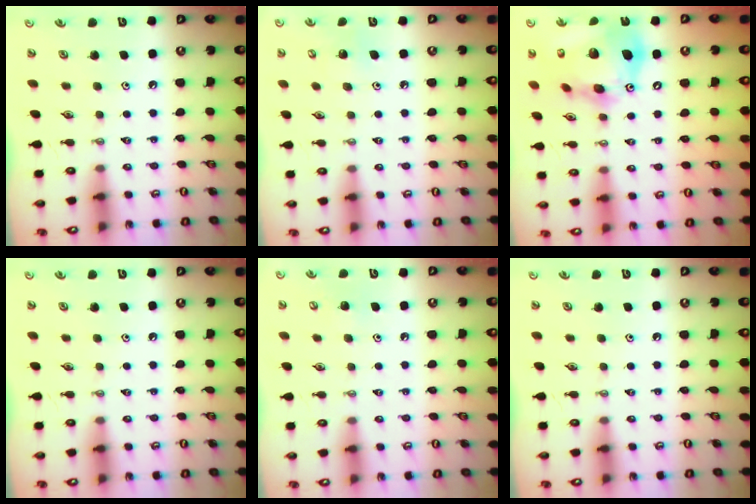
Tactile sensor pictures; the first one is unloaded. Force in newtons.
{"total": 6.5, "press": 6.5, "slide": 0.4}
{"total": 22.1, "press": 21.8, "slide": 3.5}
{"total": 0.0}
{"total": 5.5, "press": 5.5, "slide": 0.7}
{"total": 0.0}